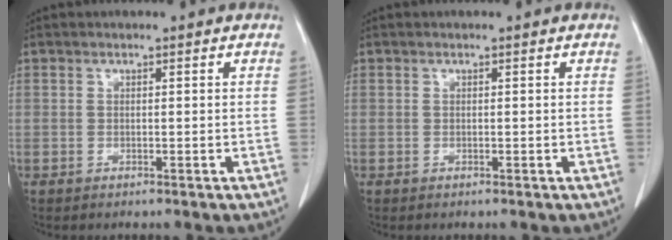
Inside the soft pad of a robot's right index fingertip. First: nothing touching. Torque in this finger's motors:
{"motor_torque": [-0.01, 0.04, -0.02, -0.01]}